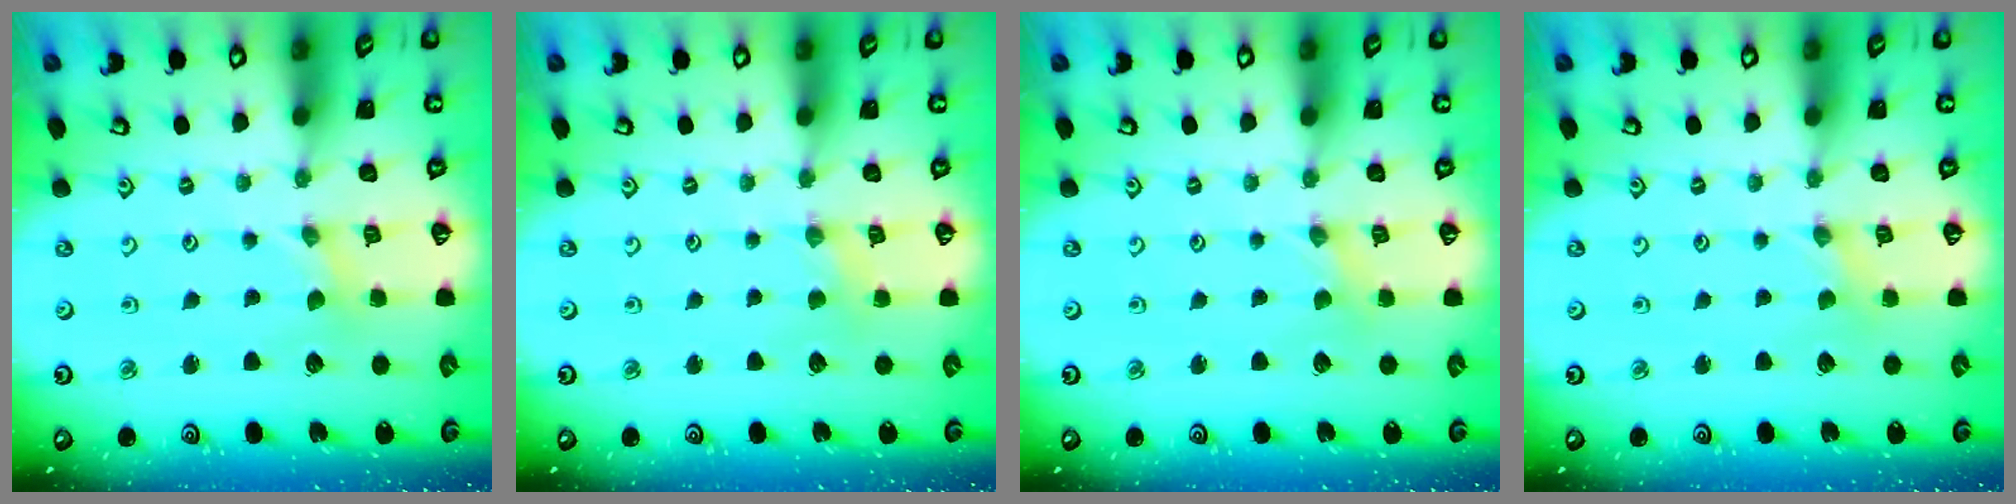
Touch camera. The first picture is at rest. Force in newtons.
{"total": 2.8, "press": 2.7, "slide": 0.5}
{"total": 0.0}
{"total": 0.0}